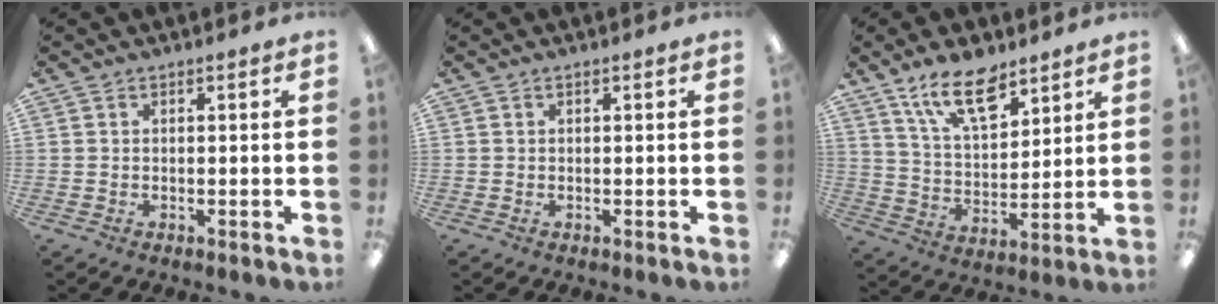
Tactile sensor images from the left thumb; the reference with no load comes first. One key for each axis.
{"total": 0.0}
{"total": 14.0, "fx": 9.6, "fy": 6.2, "fz": 8.2, "tx": -0.139, "ty": -0.041, "tz": 0.171}